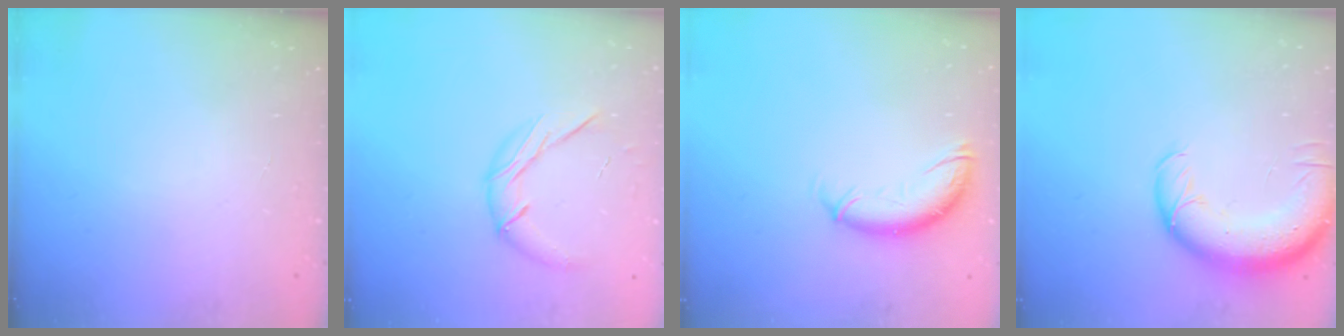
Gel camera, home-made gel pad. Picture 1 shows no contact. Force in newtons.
{"total": 9.1, "press": 9.1, "slide": 0.6}
{"total": 10.7, "press": 10.6, "slide": 1.5}
{"total": 14.5, "press": 14.1, "slide": 3.5}